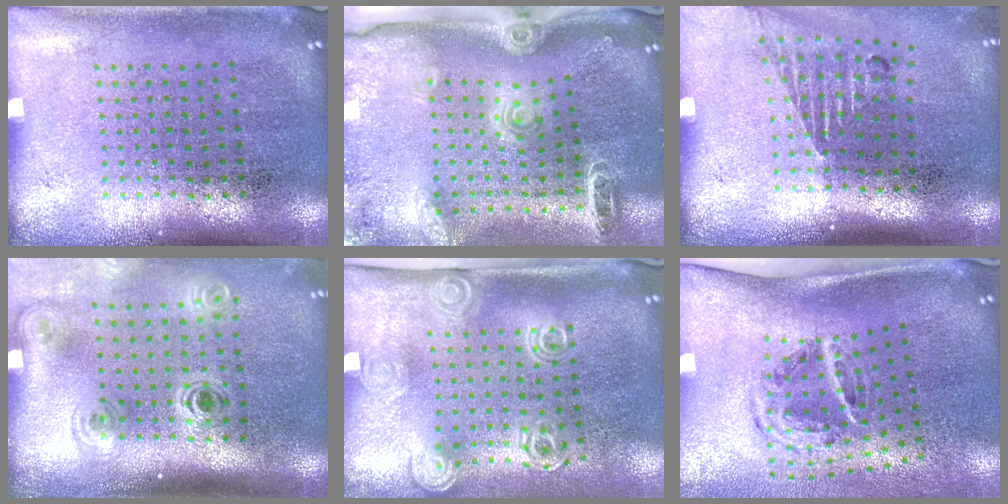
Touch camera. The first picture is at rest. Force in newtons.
{"total": 2.2, "press": 1.8, "slide": 1.2}
{"total": 1.5, "press": 1.2, "slide": 0.9}
{"total": 2.0, "press": 1.4, "slide": 1.5}
{"total": 2.1, "press": 1.4, "slide": 1.5}
{"total": 2.2, "press": 1.2, "slide": 1.8}